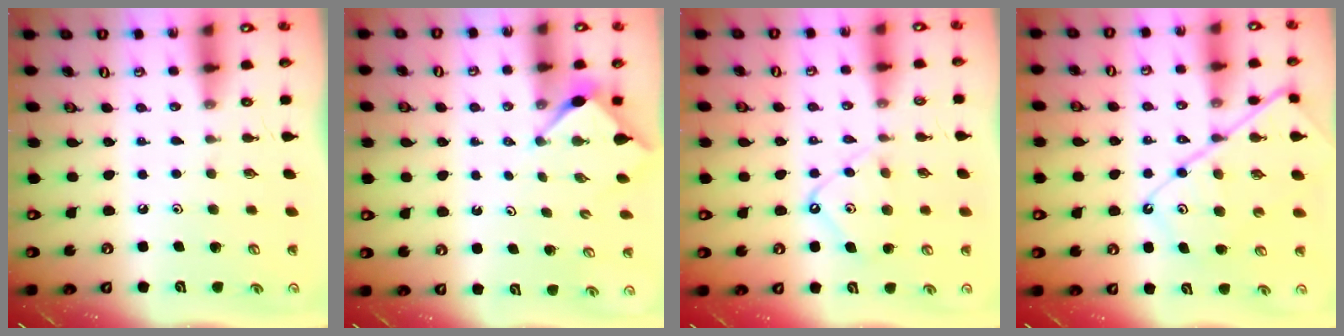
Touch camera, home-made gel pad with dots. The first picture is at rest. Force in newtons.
{"total": 2.8, "press": 2.7, "slide": 0.3}
{"total": 9.8, "press": 9.8, "slide": 1.0}
{"total": 12.8, "press": 12.8, "slide": 1.6}